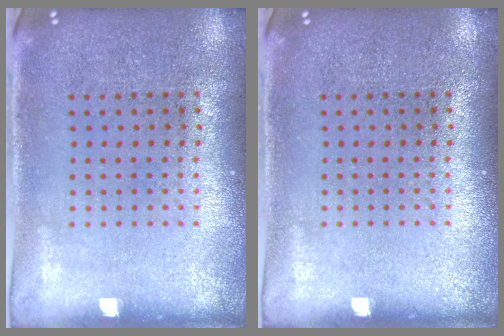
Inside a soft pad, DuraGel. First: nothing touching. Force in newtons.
{"total": 0.0}